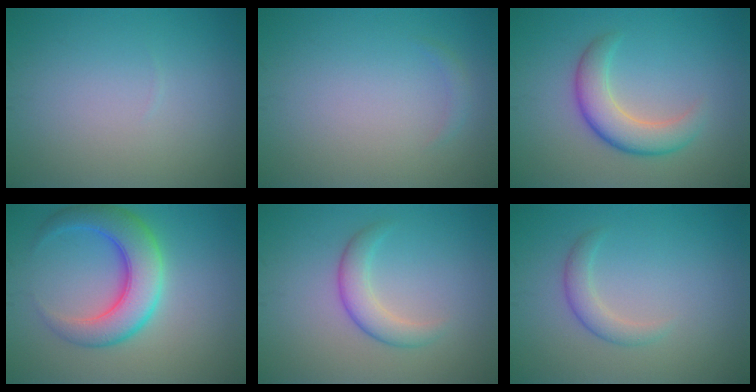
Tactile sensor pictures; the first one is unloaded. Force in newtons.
{"total": 0.7, "press": 0.7, "slide": 0.1}
{"total": 4.5, "press": 4.5, "slide": 0.3}
{"total": 6.5, "press": 6.5, "slide": 0.1}
{"total": 2.8, "press": 2.8, "slide": 0.1}
{"total": 2.0, "press": 2.0, "slide": 0.1}